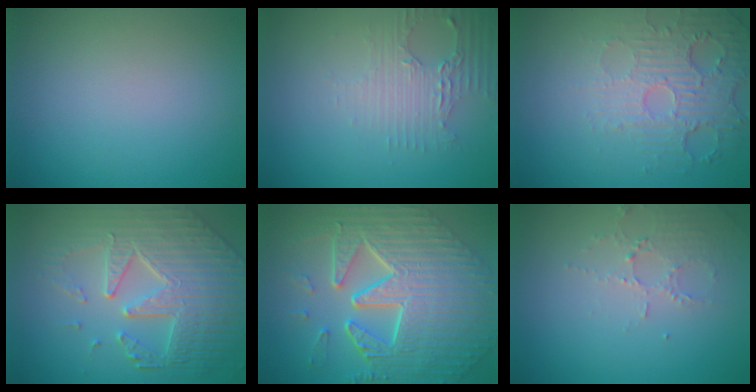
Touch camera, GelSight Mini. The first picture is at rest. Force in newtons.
{"total": 2.9, "press": 2.5, "slide": 1.5}
{"total": 5.7, "press": 3.5, "slide": 4.5}
{"total": 8.2, "press": 5.9, "slide": 5.6}
{"total": 10.7, "press": 7.3, "slide": 7.8}
{"total": 2.1, "press": 2.1, "slide": 0.4}